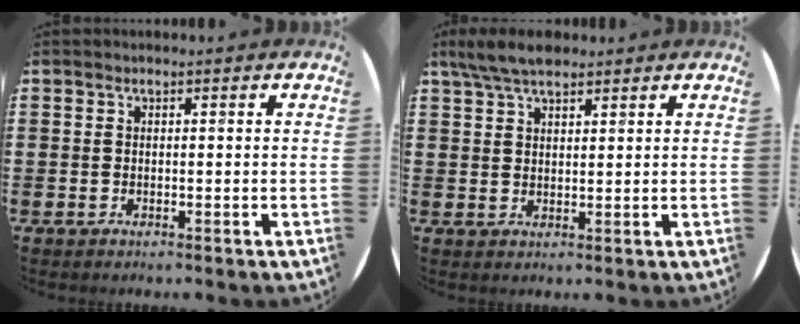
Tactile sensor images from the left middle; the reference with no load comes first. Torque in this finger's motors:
{"motor_torque": [0.12, -0.21, 0.10, 0.03]}